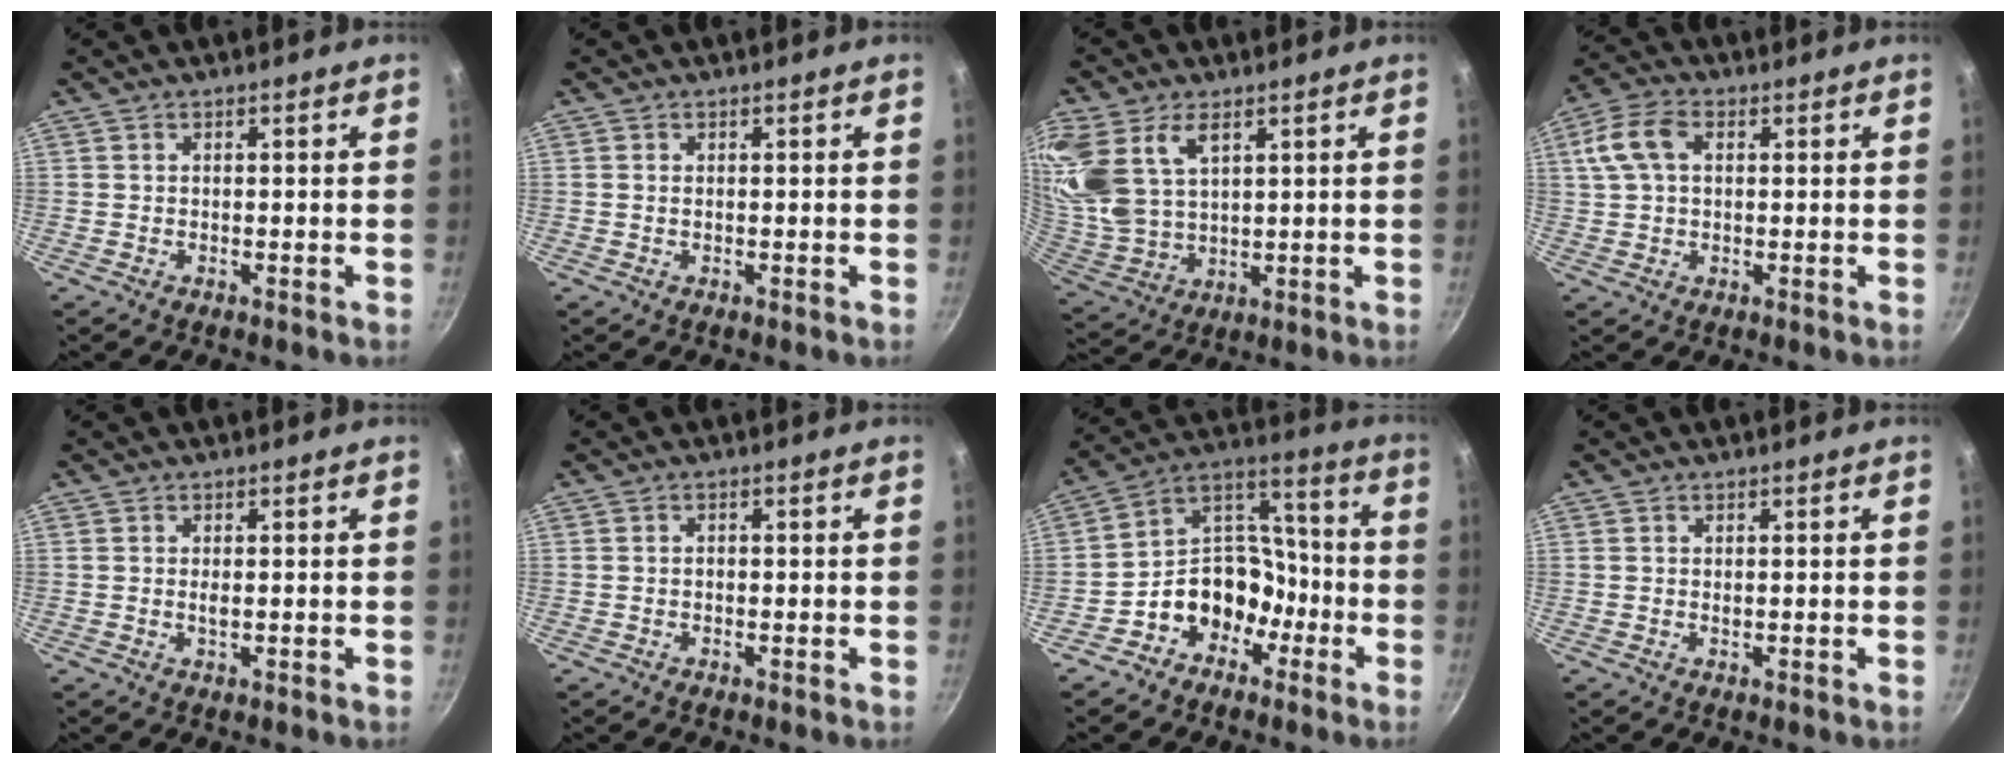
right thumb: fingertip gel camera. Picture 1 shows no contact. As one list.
[{"total": 0.0}, {"total": 18.5, "force": [7.4, 11.4, 12.6], "torque": [-0.304, -0.003, 0.154]}, {"total": 7.7, "force": [2.0, 4.9, 5.6], "torque": [-0.118, 0.019, 0.037]}, {"total": 1.1, "force": [0.1, 0.4, 1.0], "torque": [-0.019, -0.002, 0.004]}, {"total": 0.7, "force": [-0.1, 0.5, 0.4], "torque": [-0.005, 0.001, -0.003]}, {"total": 13.8, "force": [-5.9, 10.2, 7.1], "torque": [-0.072, 0.082, -0.109]}, {"total": 0.5, "force": [0.2, 0.3, 0.4], "torque": [-0.006, -0.001, 0.004]}]